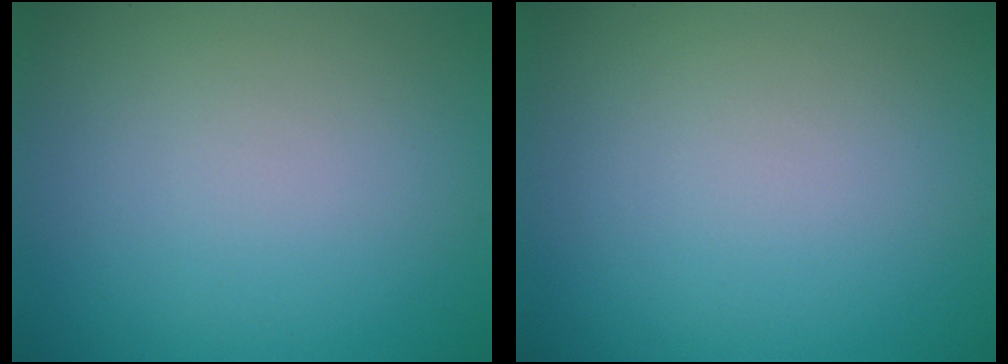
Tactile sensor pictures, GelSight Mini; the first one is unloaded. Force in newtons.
{"total": 0.0}